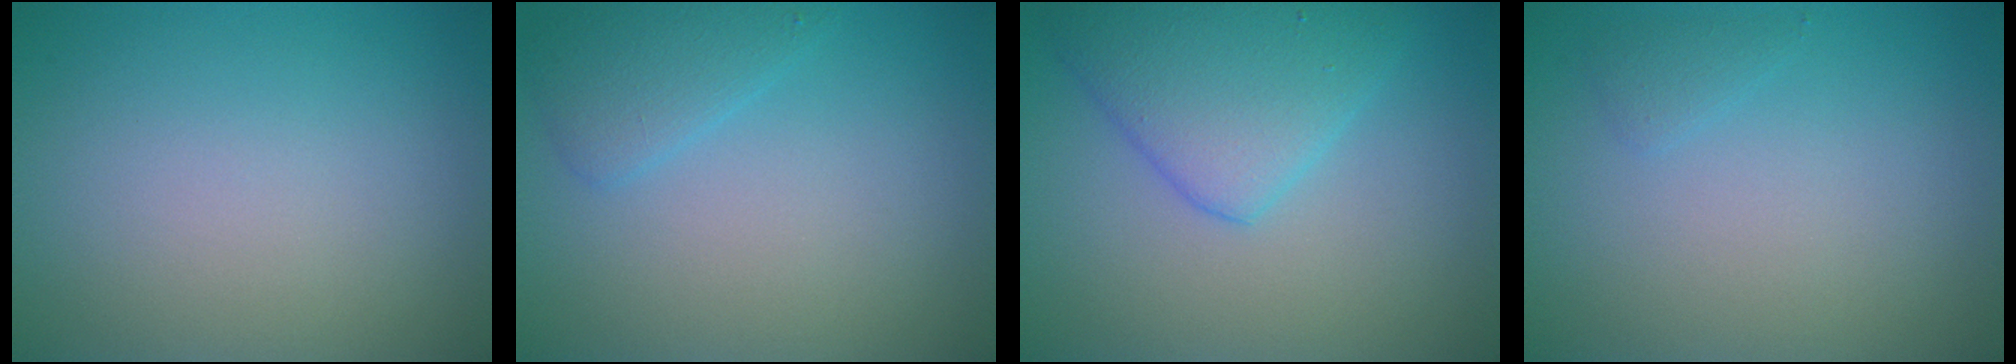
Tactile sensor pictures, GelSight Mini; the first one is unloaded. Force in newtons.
{"total": 2.1, "press": 2.0, "slide": 0.2}
{"total": 5.0, "press": 5.0, "slide": 0.2}
{"total": 0.8, "press": 0.8, "slide": 0.0}